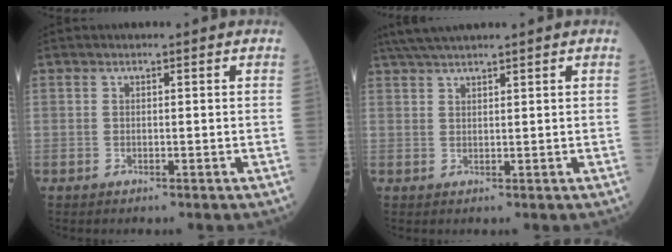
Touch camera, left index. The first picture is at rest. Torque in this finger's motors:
{"motor_torque": [0.97, -1.17, 0.19, 0.14]}